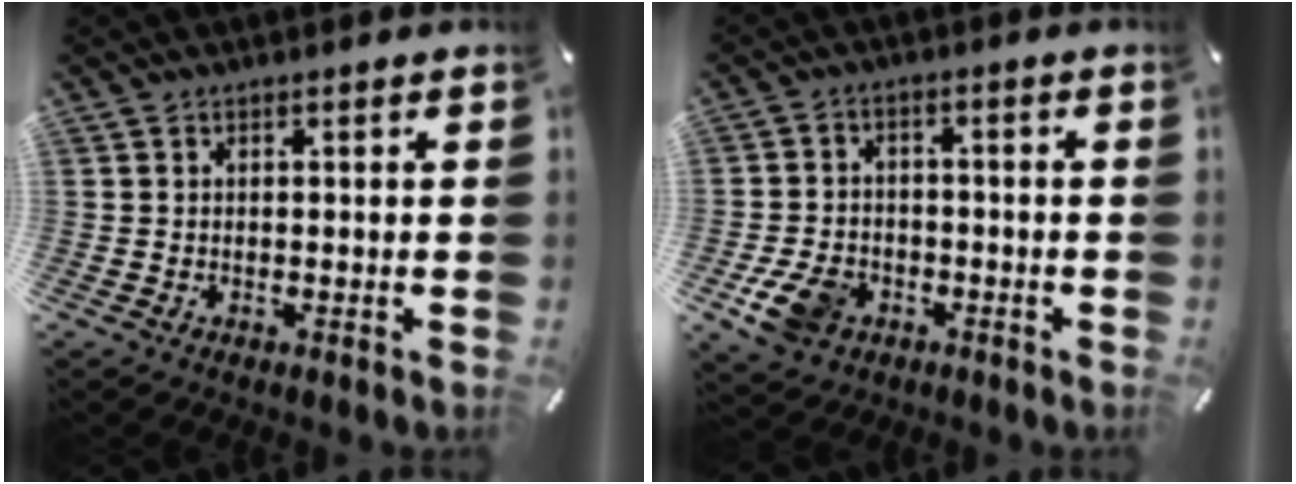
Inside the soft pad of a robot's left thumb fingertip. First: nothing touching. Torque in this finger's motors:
{"motor_torque": [0.53, 1.94, 0.58, 0.48, 0.07]}